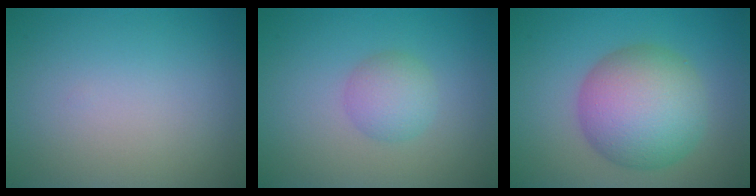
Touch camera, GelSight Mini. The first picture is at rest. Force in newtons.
{"total": 2.4, "press": 2.4, "slide": 0.0}
{"total": 8.5, "press": 8.5, "slide": 0.3}